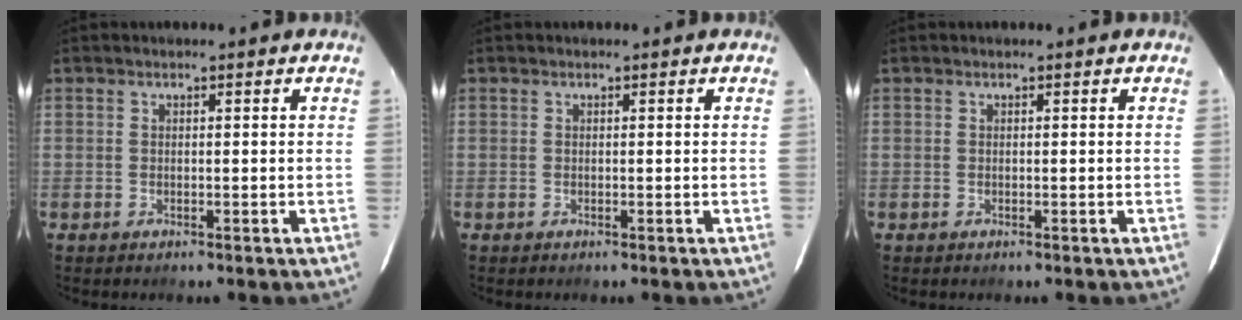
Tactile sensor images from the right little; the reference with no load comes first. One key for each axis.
{"total": 0.0}
{"total": 0.0}